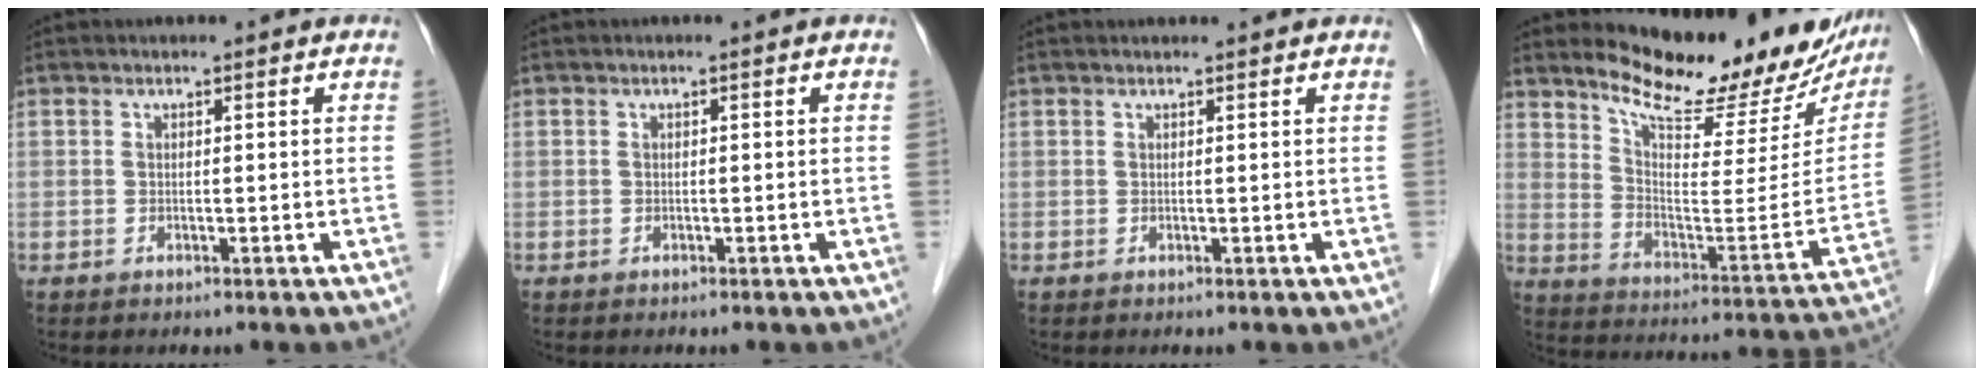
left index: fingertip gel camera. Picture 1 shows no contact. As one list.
[{"total": 0.0}, {"total": 2.9, "force": [2.8, 0.2, 0.7], "torque": [-0.009, 0.022, 0.035]}, {"total": 21.9, "force": [19.2, 5.2, 9.2], "torque": [-0.132, -0.056, 0.262]}]